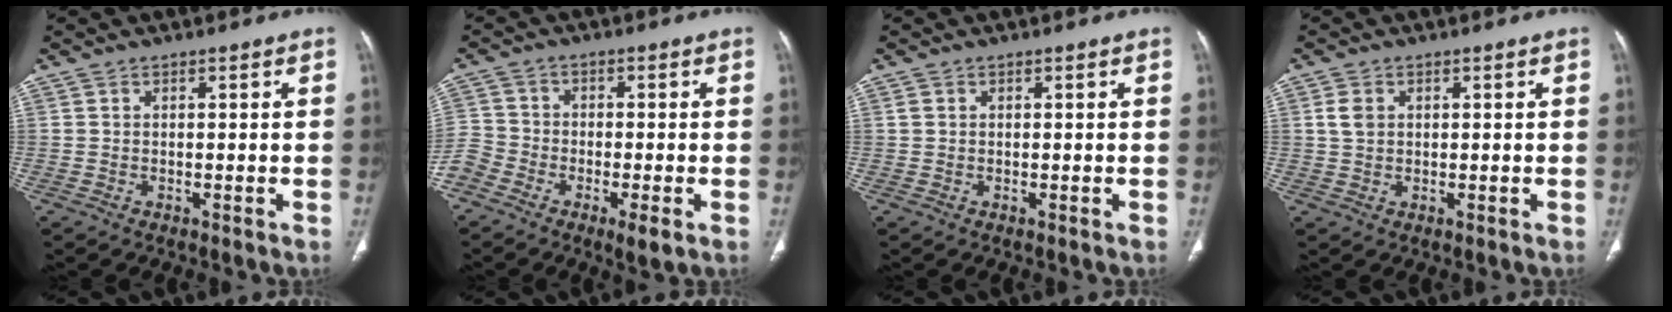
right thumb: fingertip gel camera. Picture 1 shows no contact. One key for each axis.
{"total": 8.1, "fx": -4.7, "fy": 3.8, "fz": 5.4, "tx": -0.102, "ty": 0.011, "tz": -0.099}
{"total": 0.6, "fx": 0.1, "fy": 0.5, "fz": 0.3, "tx": -0.004, "ty": 0.005, "tz": 0.003}
{"total": 2.6, "fx": 0.6, "fy": 2.0, "fz": 1.6, "tx": -0.030, "ty": 0.002, "tz": 0.014}